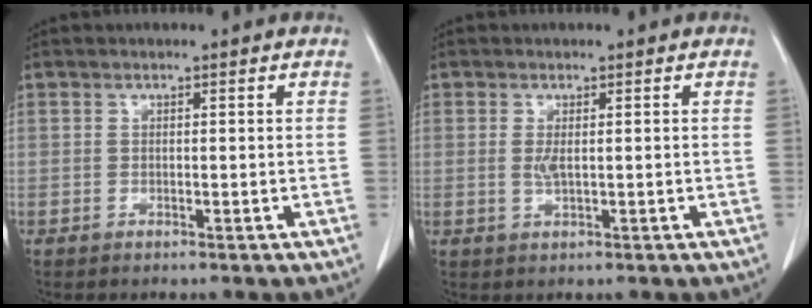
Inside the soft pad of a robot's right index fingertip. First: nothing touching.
{"total": 1.7, "force": [0.1, 0.4, 1.7], "torque": [-0.040, -0.003, 0.006]}